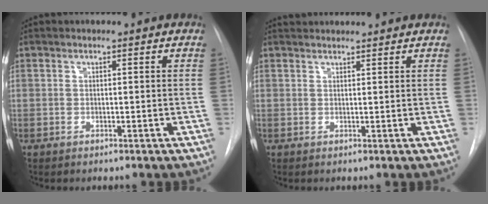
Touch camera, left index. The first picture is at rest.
{"total": 4.1, "force": [4.0, 0.5, 0.7], "torque": [-0.010, 0.035, 0.057]}